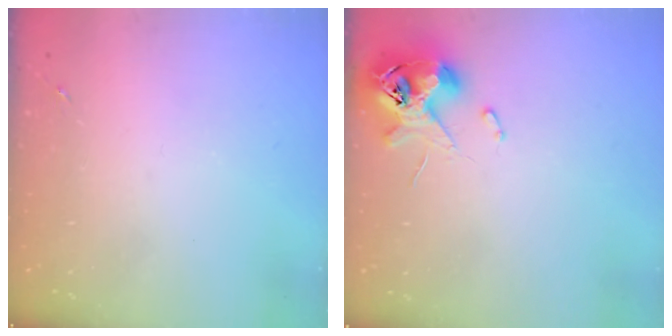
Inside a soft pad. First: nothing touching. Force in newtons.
{"total": 11.8, "press": 11.6, "slide": 1.9}